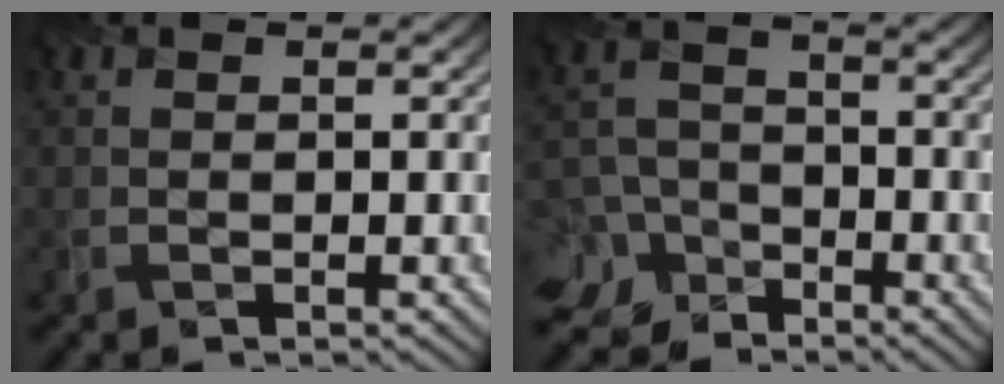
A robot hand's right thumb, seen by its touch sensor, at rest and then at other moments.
{"total": 8.7, "force": [-6.0, 5.7, 2.7], "torque": [-0.062, -0.025, -0.115]}